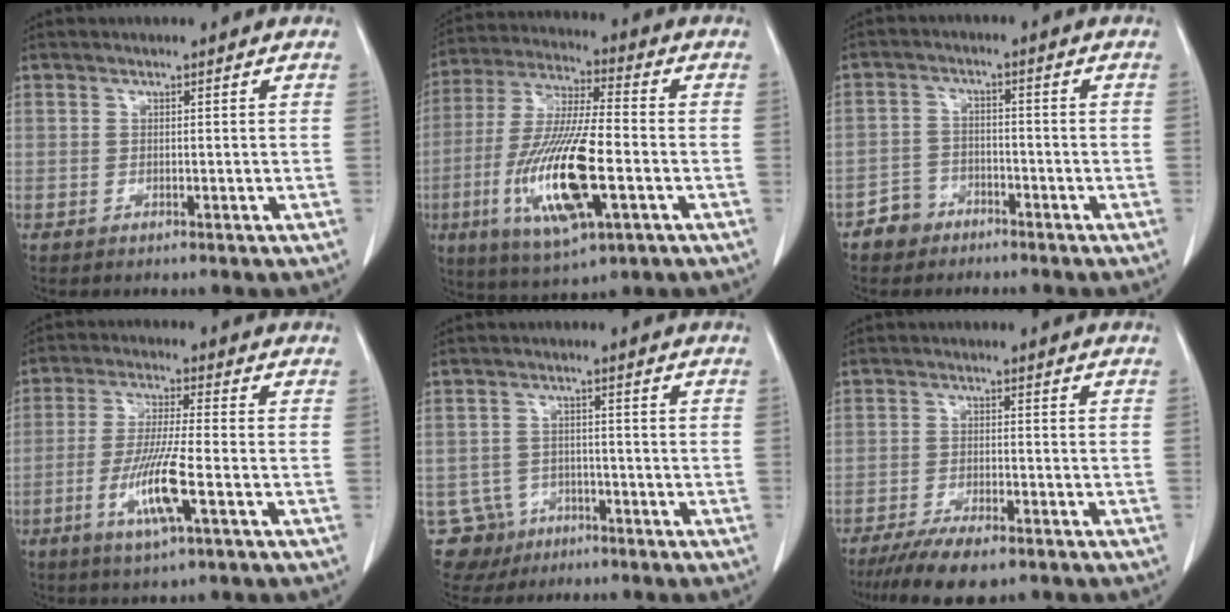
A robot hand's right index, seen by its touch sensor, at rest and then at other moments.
{"total": 16.9, "force": [-4.8, 3.5, 15.9], "torque": [-0.327, -0.018, -0.082]}
{"total": 4.1, "force": [-2.9, 2.9, 0.1], "torque": [-0.002, 0.011, -0.053]}
{"total": 9.2, "force": [-3.2, 0.3, 8.7], "torque": [-0.172, -0.014, -0.061]}
{"total": 6.0, "force": [-3.2, 5.1, 0.1], "torque": [-0.002, 0.008, -0.047]}
{"total": 8.0, "force": [-6.0, 2.0, 4.9], "torque": [-0.080, -0.015, -0.096]}